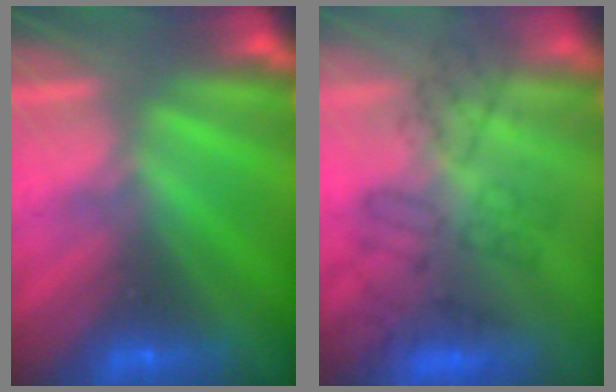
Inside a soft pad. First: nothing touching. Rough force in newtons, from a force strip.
{"total": 4.5}